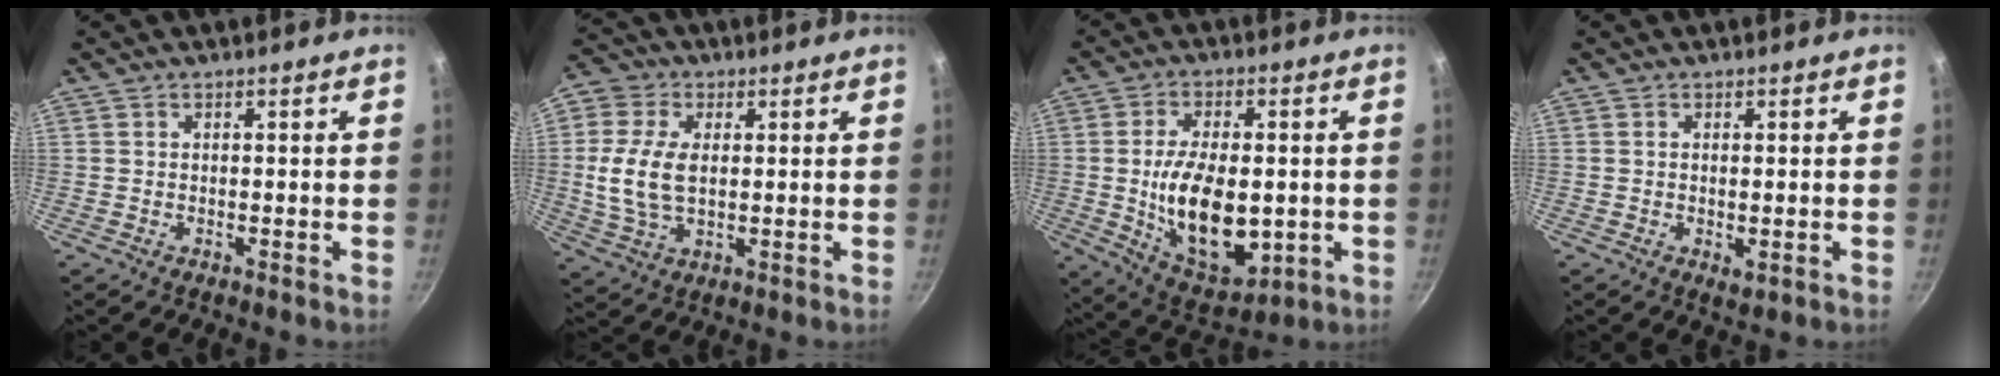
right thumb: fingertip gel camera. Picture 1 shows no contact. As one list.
[{"total": 11.2, "force": [1.0, 7.4, 8.4], "torque": [-0.152, -0.001, 0.013]}, {"total": 16.7, "force": [-1.3, 9.2, 13.8], "torque": [-0.216, -0.012, -0.004]}, {"total": 1.4, "force": [0.0, 0.6, 1.2], "torque": [-0.023, -0.008, 0.002]}]